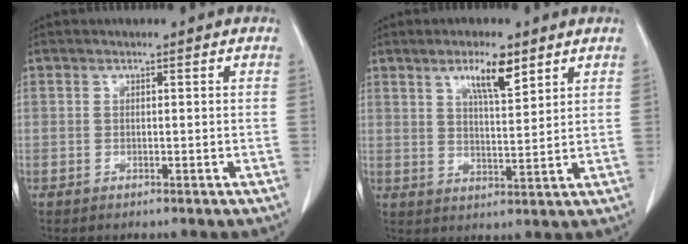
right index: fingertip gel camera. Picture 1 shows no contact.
{"total": 6.5, "force": [4.1, 1.3, 5.0], "torque": [-0.089, -0.001, 0.071]}